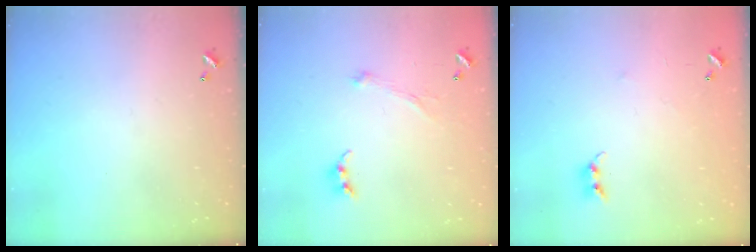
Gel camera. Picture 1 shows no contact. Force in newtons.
{"total": 2.1, "press": 2.0, "slide": 0.7}
{"total": 5.1, "press": 4.9, "slide": 1.1}